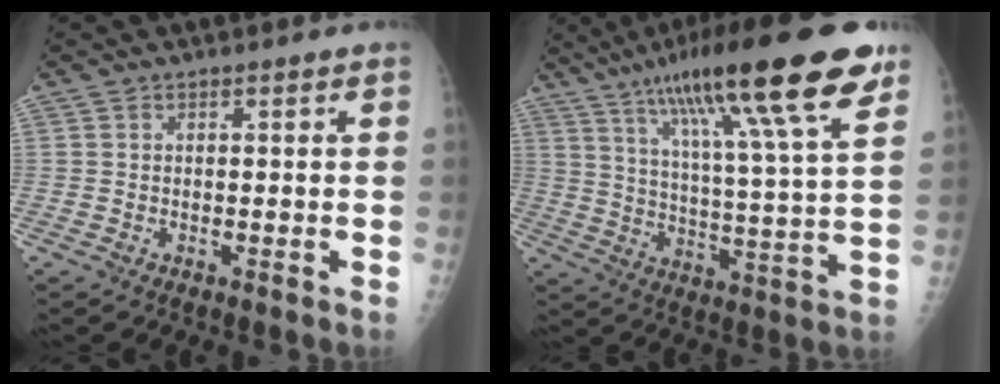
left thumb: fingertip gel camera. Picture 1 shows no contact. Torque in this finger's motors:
{"motor_torque": [1.35, -0.03, 1.72, -1.05, 0.46]}